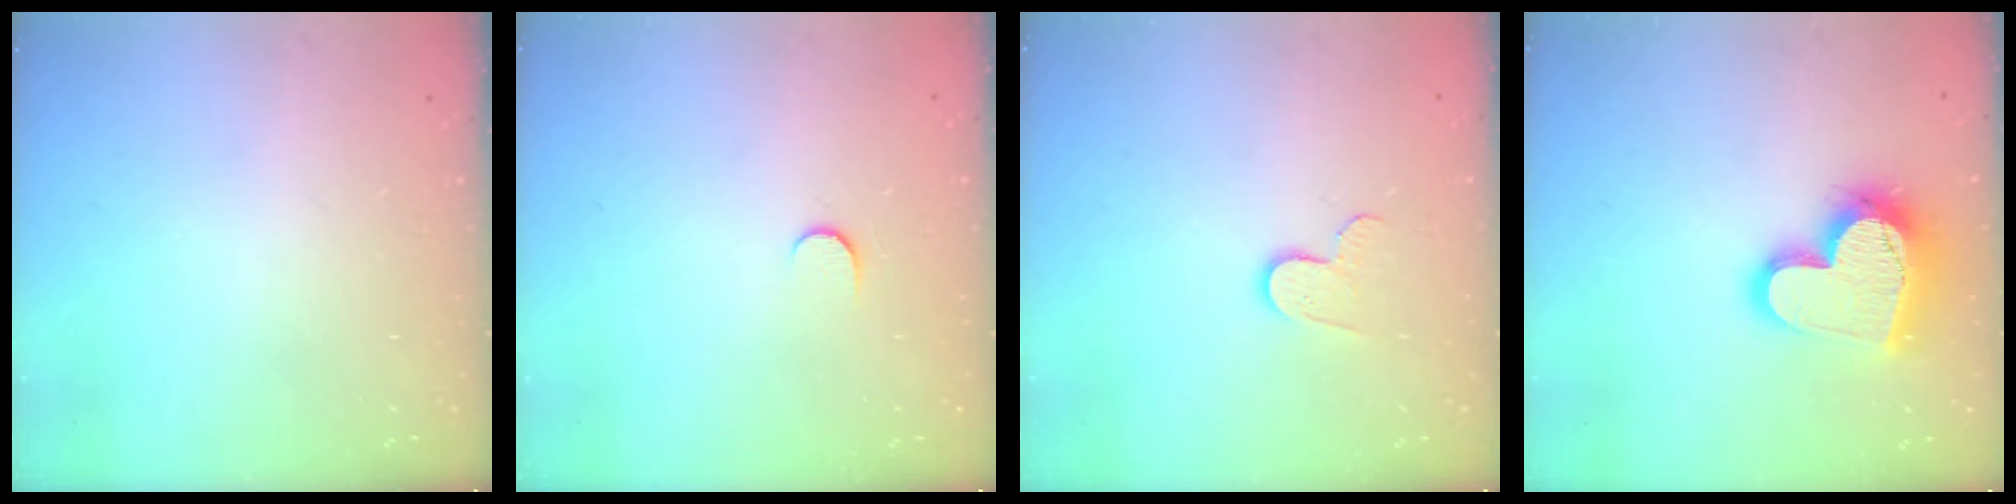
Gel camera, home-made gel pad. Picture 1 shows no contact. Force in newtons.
{"total": 3.4, "press": 3.4, "slide": 0.4}
{"total": 6.3, "press": 6.3, "slide": 0.5}
{"total": 17.9, "press": 17.8, "slide": 1.7}